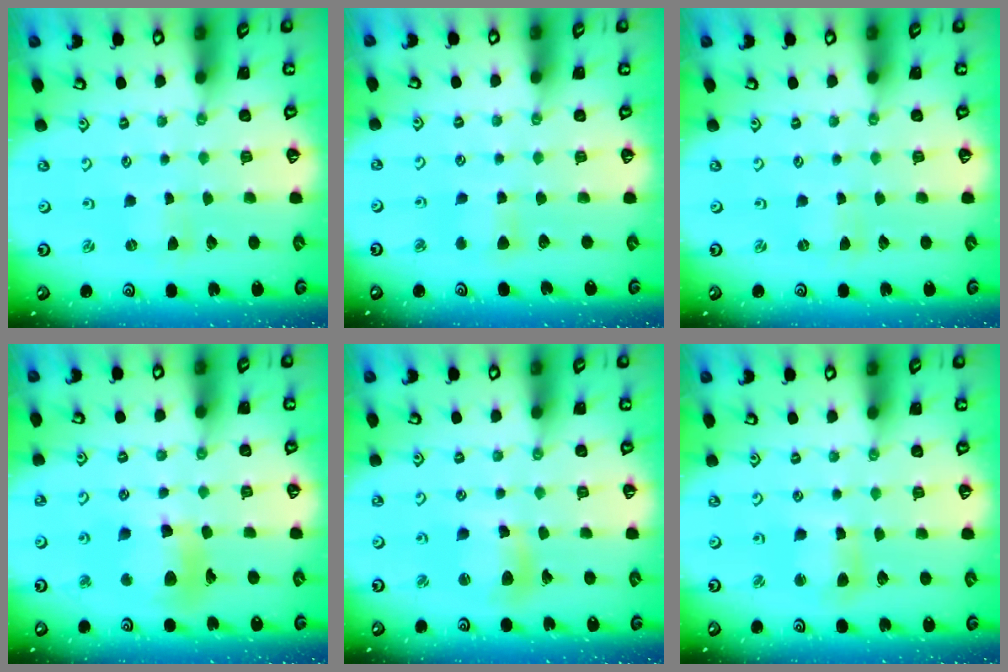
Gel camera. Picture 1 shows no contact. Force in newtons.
{"total": 4.1, "press": 4.1, "slide": 0.7}
{"total": 0.0}
{"total": 12.1, "press": 12.0, "slide": 1.6}
{"total": 10.4, "press": 10.3, "slide": 1.4}
{"total": 5.9, "press": 5.9, "slide": 0.9}